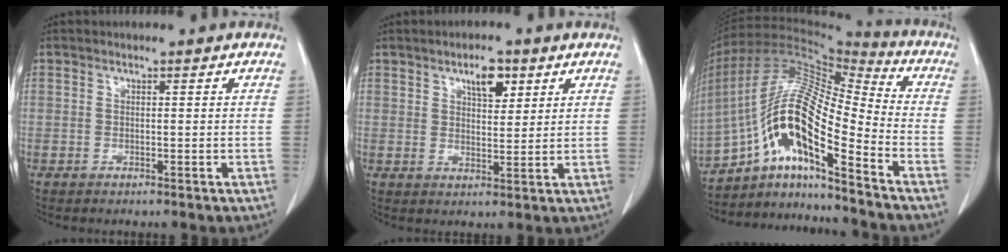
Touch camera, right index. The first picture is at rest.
{"total": 4.8, "force": [2.6, 2.0, 3.5], "torque": [-0.057, -0.001, 0.044]}
{"total": 18.1, "force": [-9.4, 3.2, 15.1], "torque": [-0.301, 0.019, -0.167]}